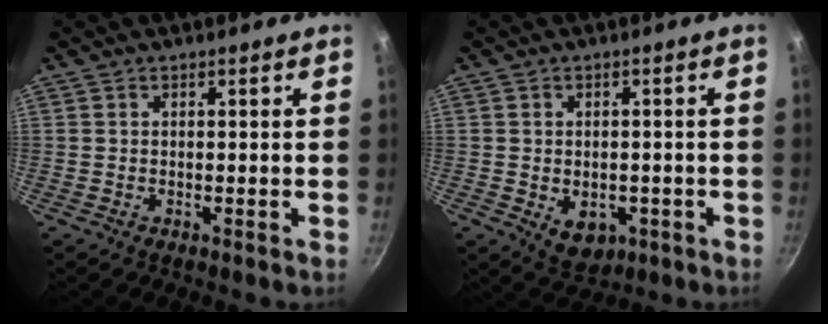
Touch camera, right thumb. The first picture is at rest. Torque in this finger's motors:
{"motor_torque": [-0.30, 0.41, 0.06, -0.04, 0.11]}